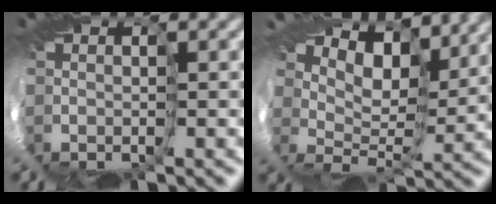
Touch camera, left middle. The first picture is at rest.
{"total": 6.3, "force": [5.9, 0.8, 2.2], "torque": [-0.038, 0.013, 0.057]}